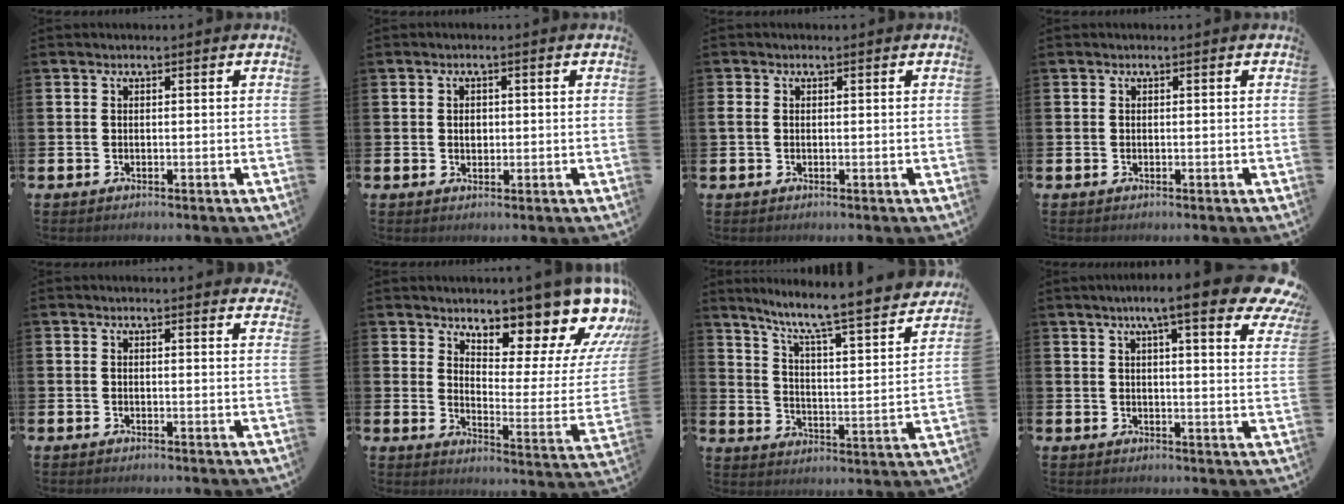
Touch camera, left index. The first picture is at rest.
{"total": 1.5, "force": [0.2, 1.2, 0.9], "torque": [-0.002, 0.002, -0.002]}
{"total": 1.0, "force": [0.2, 0.6, 0.7], "torque": [-0.015, 0.005, 0.002]}
{"total": 0.0}
{"total": 1.5, "force": [1.4, -0.1, 0.0], "torque": [0.003, -0.009, 0.026]}
{"total": 10.4, "force": [9.5, 2.8, 3.3], "torque": [-0.057, -0.100, 0.154]}
{"total": 7.4, "force": [6.6, 0.5, 3.4], "torque": [-0.089, -0.062, 0.102]}
{"total": 9.2, "force": [7.3, 1.6, 5.3], "torque": [-0.088, -0.025, 0.122]}